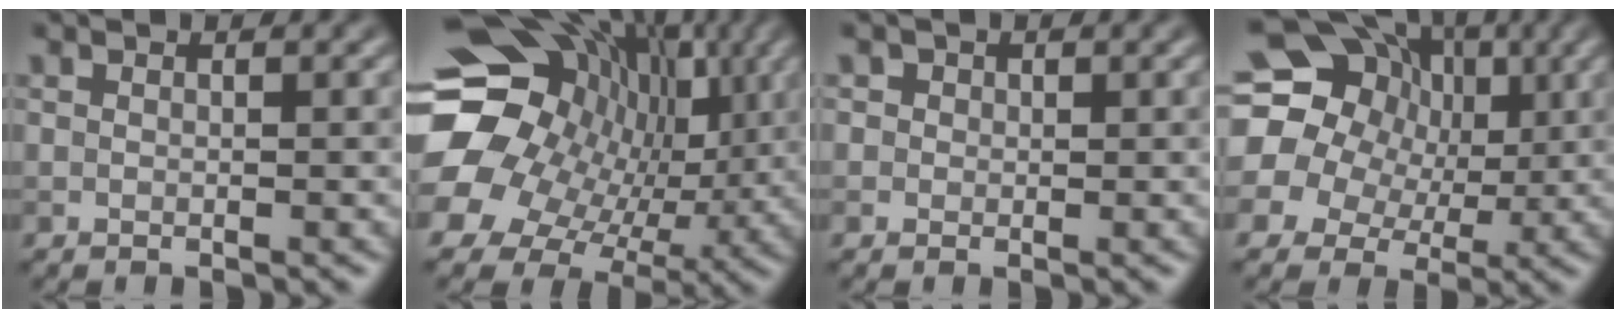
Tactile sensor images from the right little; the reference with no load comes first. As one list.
[{"total": 15.9, "force": [3.2, 13.3, 8.3], "torque": [-0.164, 0.004, 0.054]}, {"total": 1.2, "force": [0.5, 1.1, 0.3], "torque": [0.001, 0.001, 0.000]}, {"total": 18.1, "force": [4.1, 15.9, 7.7], "torque": [-0.160, 0.031, 0.036]}]